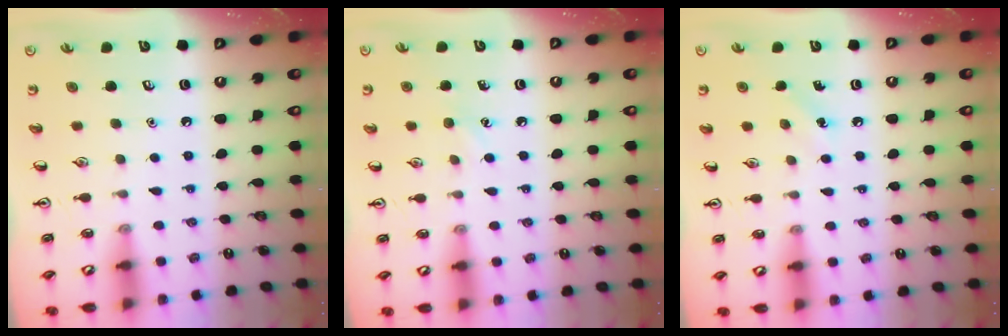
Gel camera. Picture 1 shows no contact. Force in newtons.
{"total": 5.5, "press": 5.2, "slide": 1.5}
{"total": 5.6, "press": 5.3, "slide": 1.9}